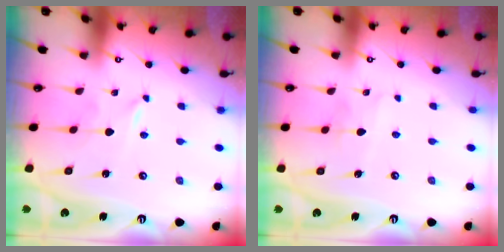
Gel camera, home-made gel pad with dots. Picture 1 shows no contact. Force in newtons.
{"total": 2.4, "press": 2.4, "slide": 0.3}